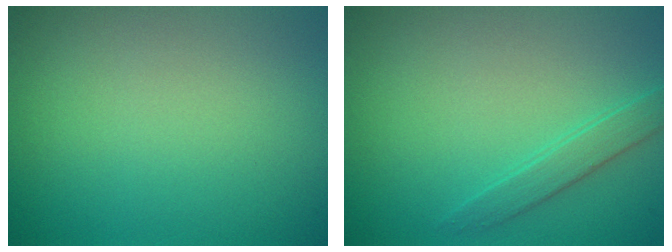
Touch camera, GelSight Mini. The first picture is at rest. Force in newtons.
{"total": 1.6, "press": 1.6, "slide": 0.0}